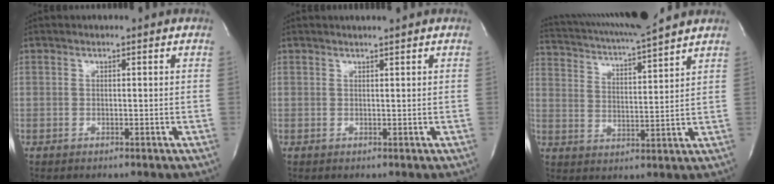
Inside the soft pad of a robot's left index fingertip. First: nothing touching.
{"total": 1.1, "force": [1.0, -0.3, 0.4], "torque": [-0.006, 0.000, 0.019]}
{"total": 14.5, "force": [12.9, 0.0, 6.5], "torque": [-0.129, 0.015, 0.207]}